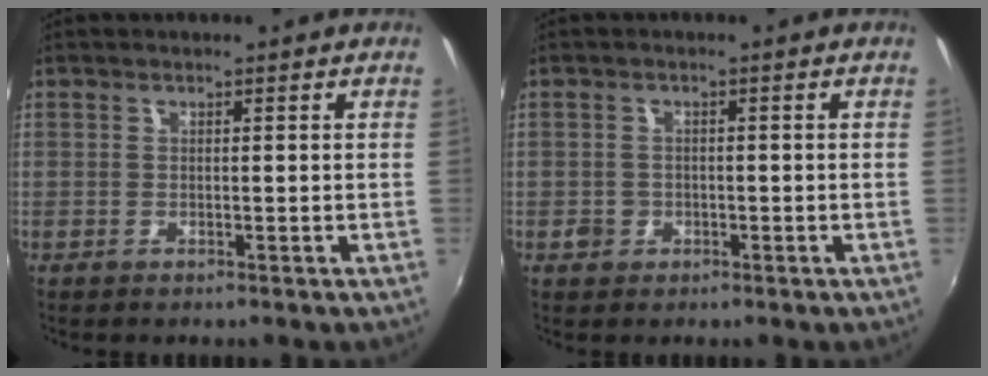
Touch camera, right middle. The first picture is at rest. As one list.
[{"total": 2.2, "force": [-0.9, 2.0, 0.5], "torque": [-0.010, 0.000, -0.013]}]